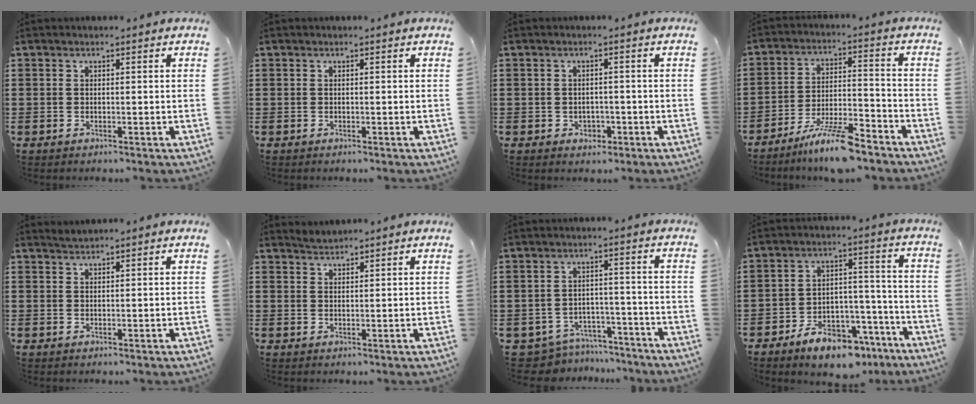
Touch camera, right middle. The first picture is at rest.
{"total": 0.0}
{"total": 1.5, "force": [-0.6, 1.2, 0.7], "torque": [-0.016, 0.003, -0.014]}
{"total": 8.7, "force": [-7.1, 1.1, 5.0], "torque": [-0.091, 0.005, -0.131]}
{"total": 1.1, "force": [1.1, -0.1, 0.0], "torque": [-0.002, -0.001, 0.022]}
{"total": 1.6, "force": [1.6, 0.0, -0.3], "torque": [0.000, 0.003, 0.032]}
{"total": 4.9, "force": [-4.9, 0.9, 0.1], "torque": [-0.021, 0.007, -0.106]}
{"total": 8.8, "force": [-7.0, 3.5, 3.9], "torque": [-0.058, 0.032, -0.126]}